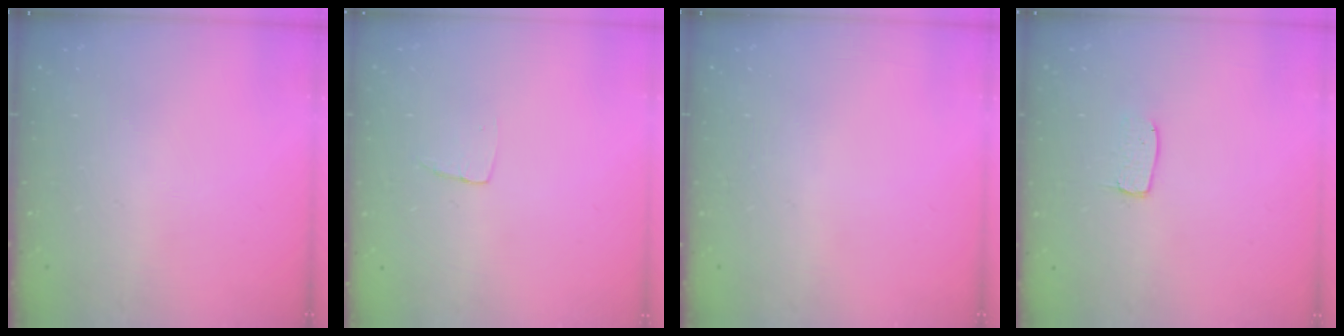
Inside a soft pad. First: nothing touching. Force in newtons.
{"total": 3.3, "press": 3.3, "slide": 0.2}
{"total": 0.0}
{"total": 3.8, "press": 3.8, "slide": 0.3}